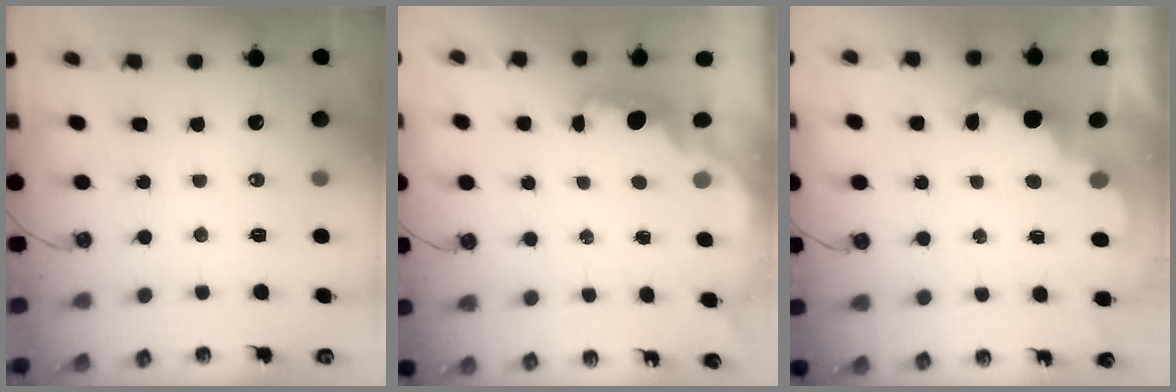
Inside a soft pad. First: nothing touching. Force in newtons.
{"total": 1.8, "press": 1.6, "slide": 0.7}
{"total": 2.6, "press": 2.5, "slide": 0.6}